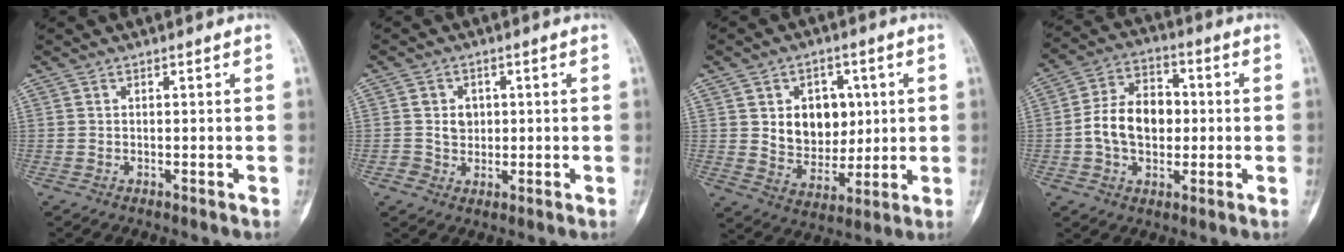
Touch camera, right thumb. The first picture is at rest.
{"total": 3.7, "force": [0.4, 3.4, 1.2], "torque": [0.011, 0.006, 0.006]}
{"total": 11.8, "force": [2.4, 8.9, 7.3], "torque": [-0.059, -0.014, 0.051]}
{"total": 12.3, "force": [-0.6, 8.6, 8.8], "torque": [-0.132, 0.025, -0.017]}